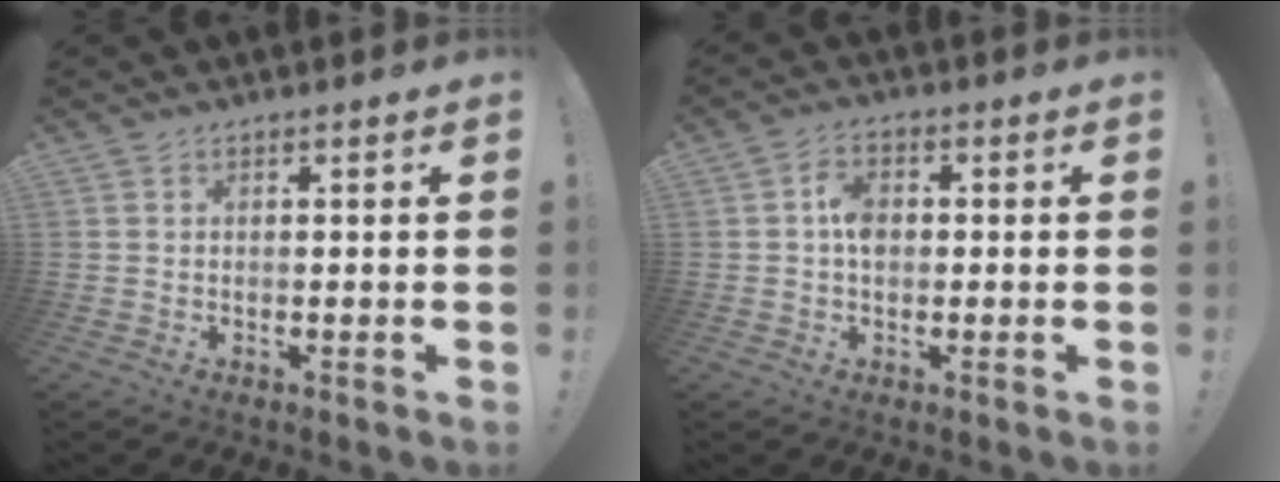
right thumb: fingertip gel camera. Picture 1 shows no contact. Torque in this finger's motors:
{"motor_torque": [-0.06, 0.11, 0.34, 0.12, 0.06]}